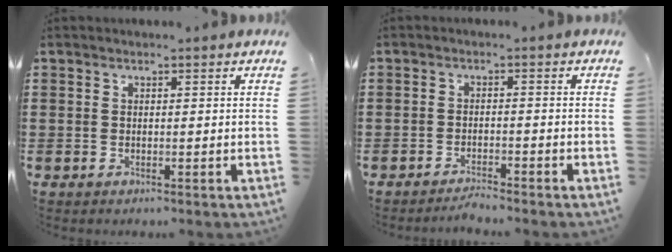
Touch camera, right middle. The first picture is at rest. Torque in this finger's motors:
{"motor_torque": [-0.43, 0.18, -0.03, -0.05]}